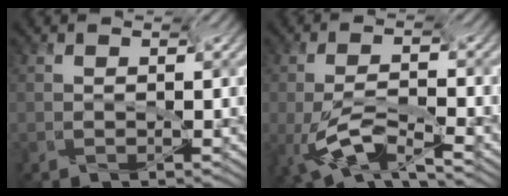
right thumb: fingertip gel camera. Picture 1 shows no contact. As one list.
[{"total": 6.4, "force": [-5.3, 0.3, 3.5], "torque": [-0.081, 0.013, -0.094]}]